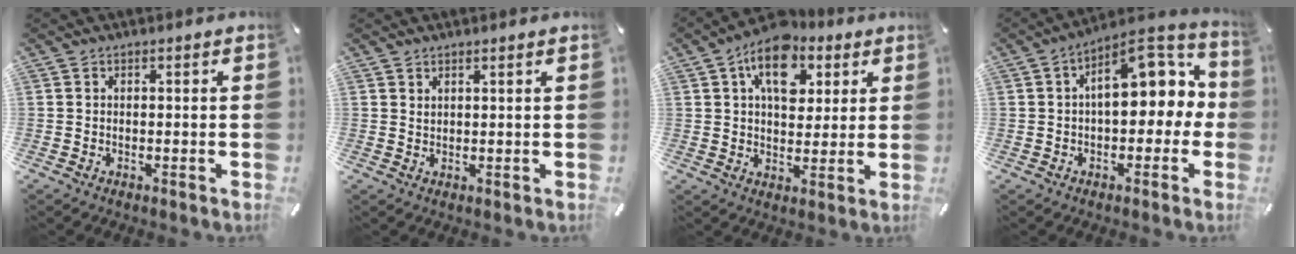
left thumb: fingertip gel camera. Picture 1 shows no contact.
{"total": 1.0, "force": [0.8, 0.0, 0.5], "torque": [-0.009, -0.002, 0.016]}
{"total": 13.4, "force": [5.5, 8.9, 8.3], "torque": [-0.121, -0.012, 0.096]}
{"total": 14.8, "force": [3.5, 8.1, 11.9], "torque": [-0.156, -0.021, 0.062]}